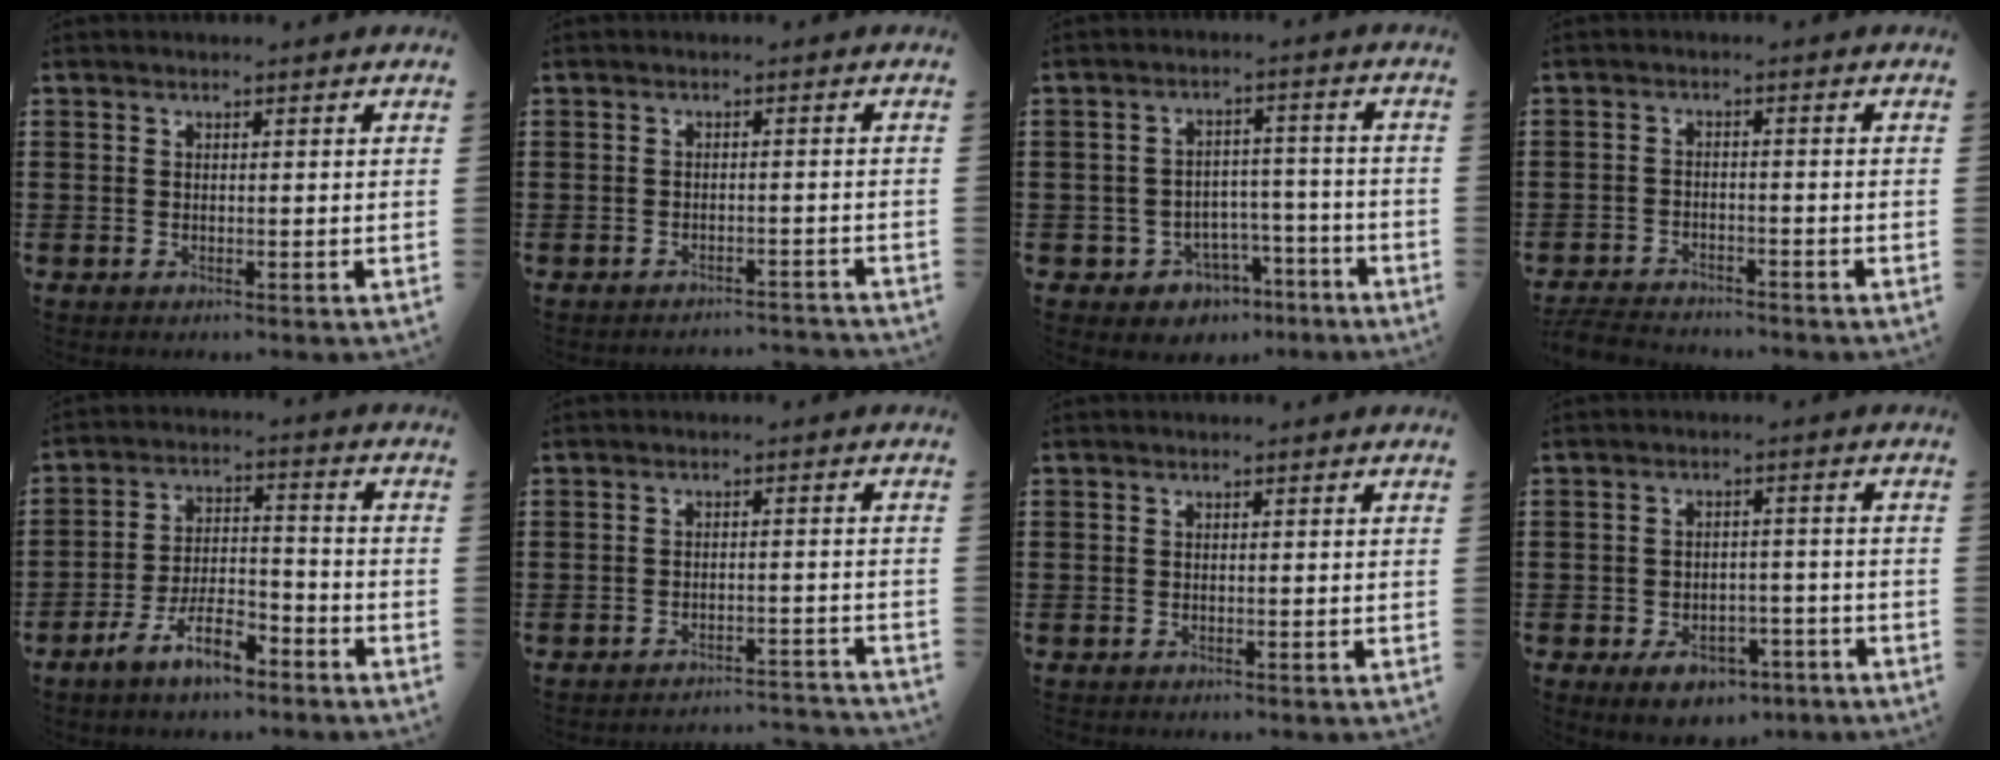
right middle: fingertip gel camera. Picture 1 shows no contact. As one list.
[{"total": 2.0, "force": [-1.9, 0.0, -0.3], "torque": [-0.002, 0.001, -0.043]}, {"total": 4.7, "force": [-3.6, 2.9, 0.6], "torque": [-0.023, 0.017, -0.068]}, {"total": 3.8, "force": [-3.7, 0.6, 0.3], "torque": [-0.014, 0.000, -0.080]}, {"total": 8.5, "force": [-6.0, 2.8, 5.4], "torque": [-0.112, 0.007, -0.116]}, {"total": 2.9, "force": [-2.9, 0.0, 0.0], "torque": [-0.005, -0.001, -0.060]}, {"total": 0.5, "force": [-0.4, 0.4, -0.1], "torque": [0.001, 0.003, -0.009]}, {"total": 5.2, "force": [-3.8, 2.7, 2.2], "torque": [-0.042, 0.012, -0.070]}]